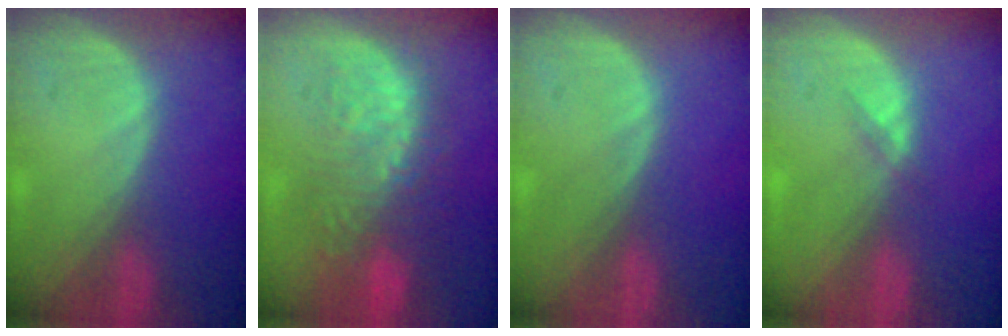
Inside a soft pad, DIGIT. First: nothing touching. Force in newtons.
{"total": 10.9, "press": 9.6, "slide": 5.2}
{"total": 0.0}
{"total": 1.3, "press": 0.9, "slide": 0.9}